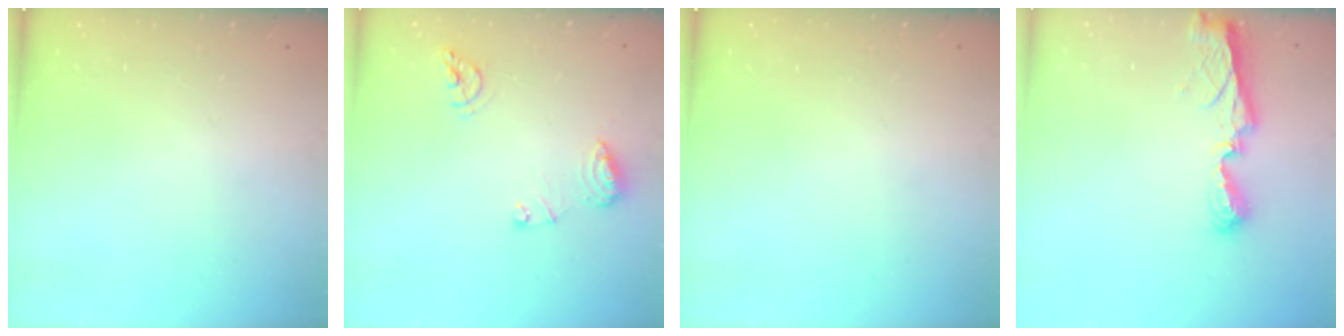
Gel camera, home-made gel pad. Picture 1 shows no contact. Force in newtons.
{"total": 8.9, "press": 8.9, "slide": 1.0}
{"total": 0.0}
{"total": 8.5, "press": 8.5, "slide": 0.8}